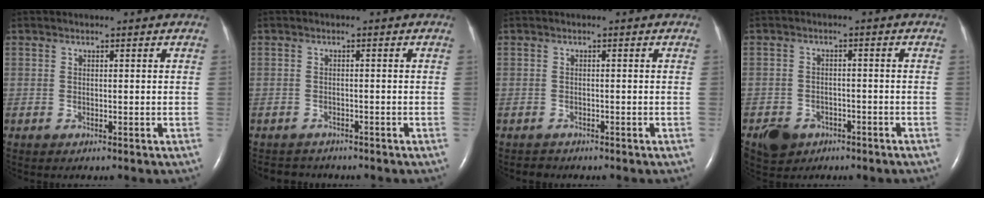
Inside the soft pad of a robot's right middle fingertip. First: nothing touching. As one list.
[{"total": 2.9, "force": [-2.7, 1.0, -0.2], "torque": [-0.001, -0.006, -0.041]}, {"total": 1.0, "force": [-0.9, 0.4, -0.3], "torque": [-0.001, -0.002, -0.016]}, {"total": 4.7, "force": [-2.8, 3.7, 1.1], "torque": [-0.022, 0.007, -0.037]}]